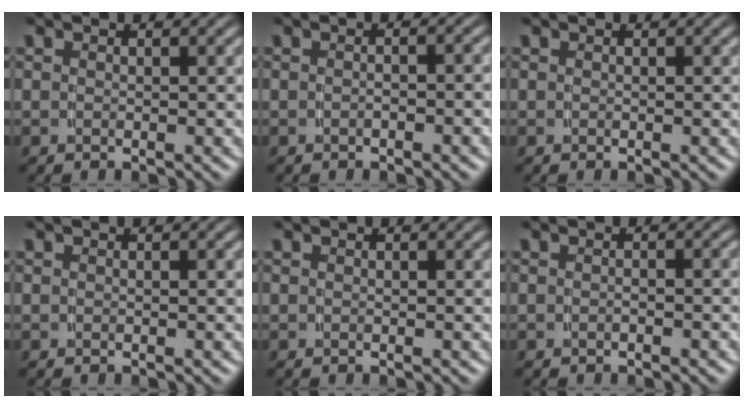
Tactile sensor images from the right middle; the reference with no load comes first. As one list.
[{"total": 0.9, "force": [-0.7, 0.0, 0.5], "torque": [-0.009, 0.006, -0.015]}, {"total": 0.0}, {"total": 0.0}, {"total": 0.0}, {"total": 0.6, "force": [-0.5, -0.1, 0.3], "torque": [-0.007, 0.004, -0.011]}]